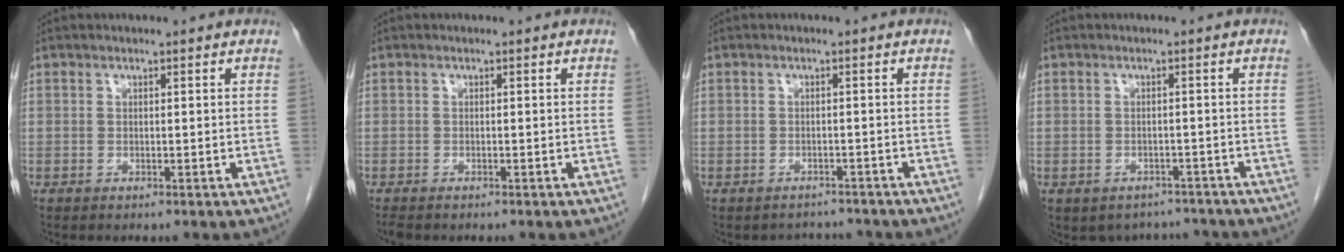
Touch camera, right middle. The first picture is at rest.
{"total": 1.4, "force": [-1.2, 0.4, 0.6], "torque": [-0.014, -0.005, -0.018]}
{"total": 3.0, "force": [-2.8, 1.2, -0.5], "torque": [0.004, 0.007, -0.038]}
{"total": 5.5, "force": [-4.8, 2.7, 0.2], "torque": [0.007, 0.014, -0.056]}